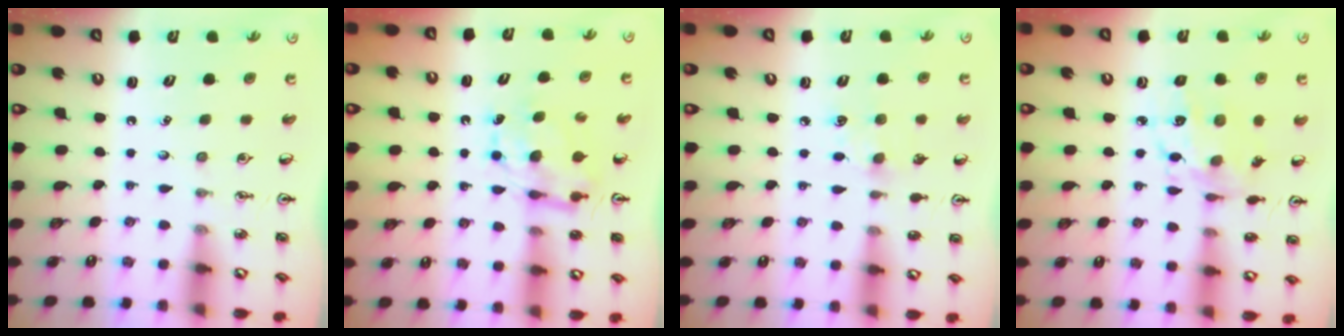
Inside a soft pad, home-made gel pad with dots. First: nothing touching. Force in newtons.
{"total": 6.9, "press": 6.9, "slide": 0.2}
{"total": 5.2, "press": 5.2, "slide": 0.6}
{"total": 9.2, "press": 9.2, "slide": 0.7}